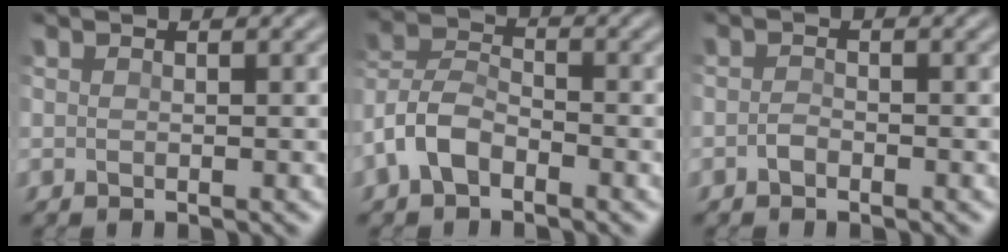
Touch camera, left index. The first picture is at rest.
{"total": 4.2, "force": [-2.2, 2.5, 2.5], "torque": [-0.057, 0.011, -0.056]}
{"total": 0.6, "force": [-0.4, 0.3, 0.4], "torque": [-0.008, 0.005, -0.010]}